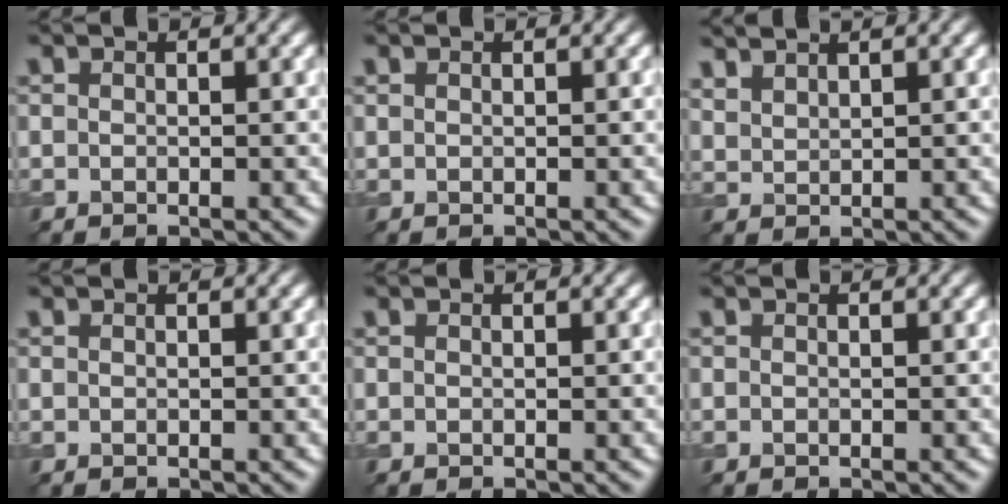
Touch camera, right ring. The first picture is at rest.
{"total": 0.0}
{"total": 2.0, "force": [1.9, 0.4, 0.6], "torque": [-0.012, 0.007, 0.040]}
{"total": 0.0}
{"total": 0.0}
{"total": 0.0}